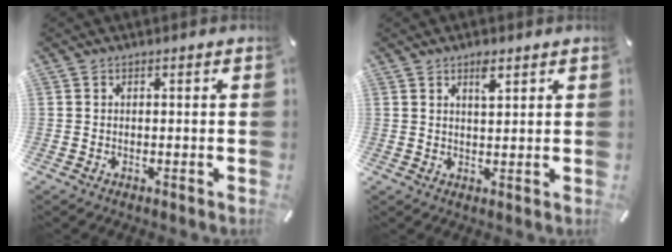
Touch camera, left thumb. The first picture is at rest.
{"total": 3.4, "force": [2.2, 1.1, 2.4], "torque": [-0.036, -0.005, 0.035]}